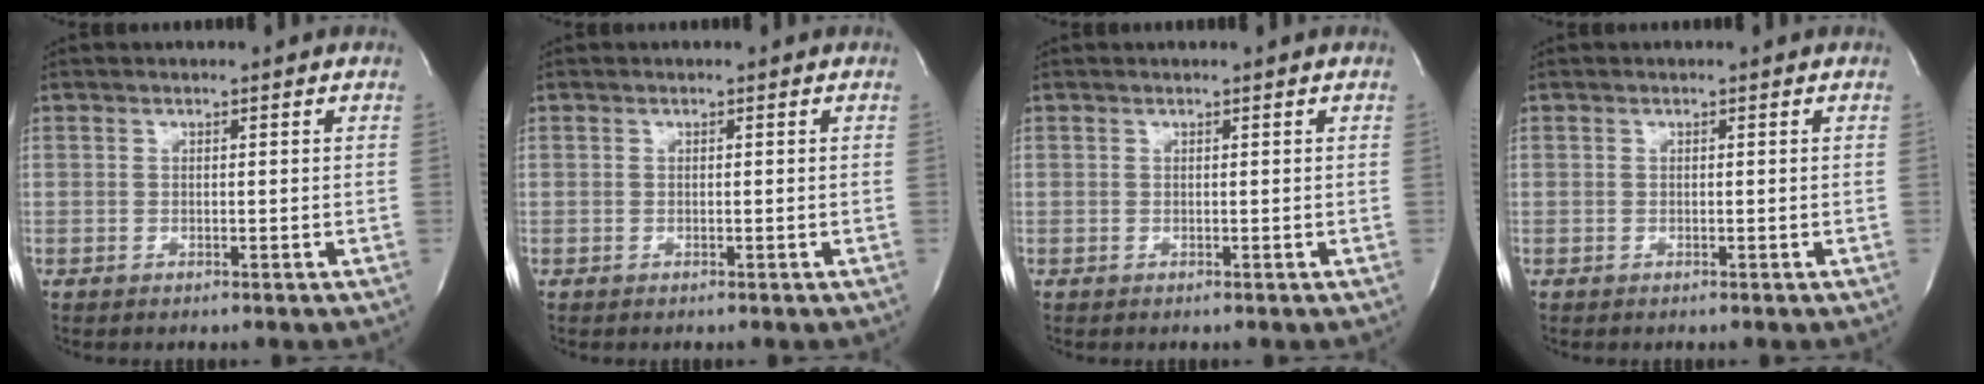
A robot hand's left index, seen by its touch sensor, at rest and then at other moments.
{"total": 0.0}
{"total": 0.0}
{"total": 0.0}